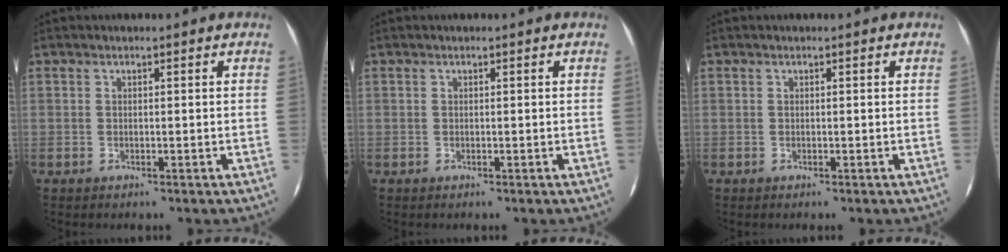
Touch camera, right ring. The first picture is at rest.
{"total": 0.0}
{"total": 0.0}